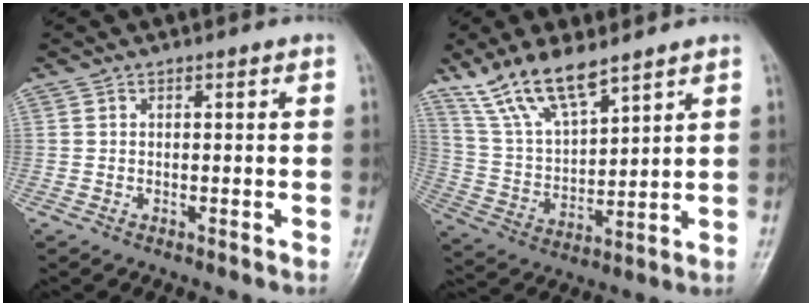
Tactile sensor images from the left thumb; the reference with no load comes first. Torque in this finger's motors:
{"motor_torque": [1.19, 1.06, 0.25, -0.20, 0.09]}